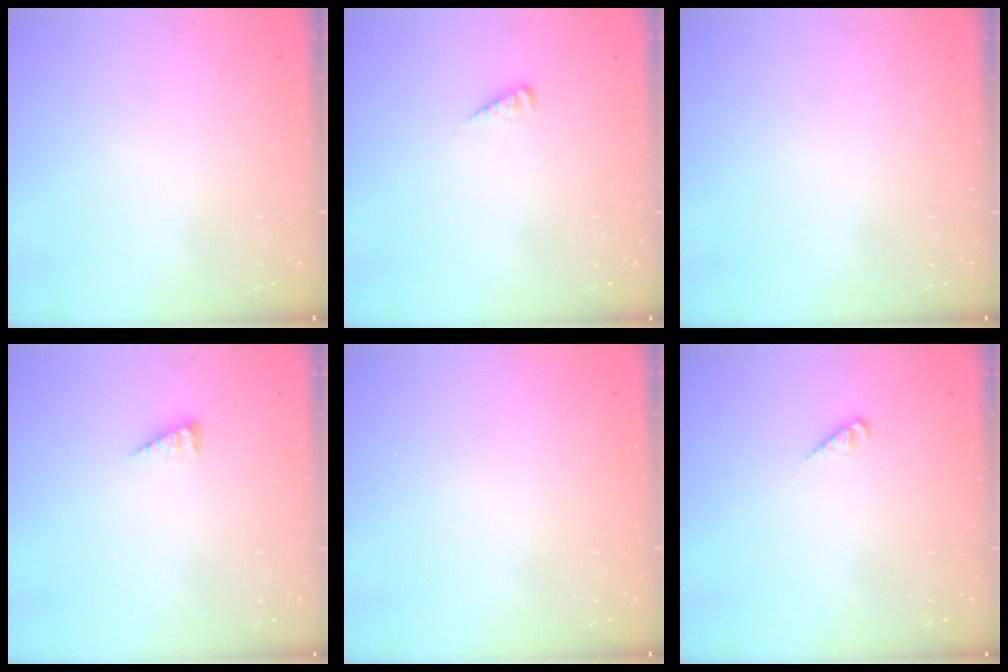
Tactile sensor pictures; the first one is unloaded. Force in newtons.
{"total": 2.7, "press": 2.7, "slide": 0.3}
{"total": 0.0}
{"total": 2.9, "press": 2.9, "slide": 0.3}
{"total": 0.0}
{"total": 1.8, "press": 1.8, "slide": 0.3}